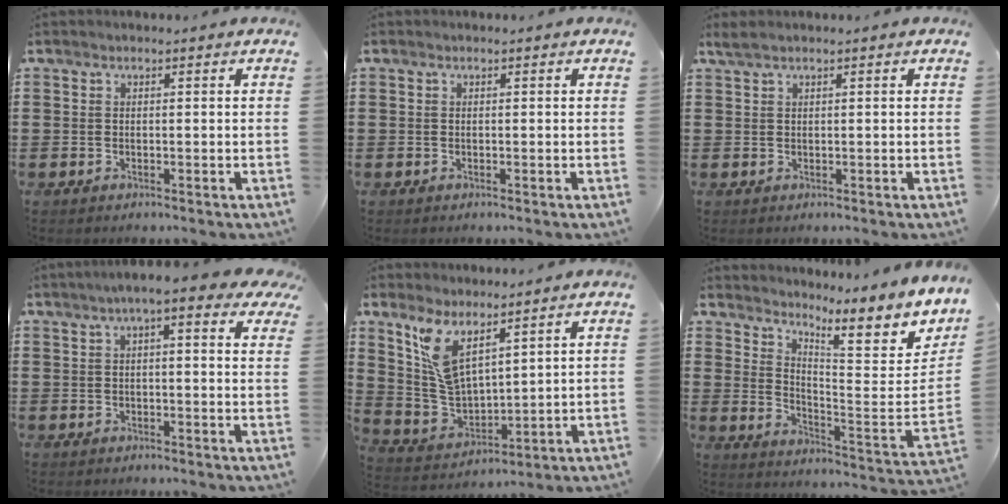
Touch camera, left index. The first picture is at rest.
{"total": 0.0}
{"total": 1.0, "force": [0.6, 0.1, 0.8], "torque": [-0.017, -0.001, 0.013]}
{"total": 5.3, "force": [3.4, 0.5, 4.1], "torque": [-0.080, 0.001, 0.055]}
{"total": 8.6, "force": [5.6, 3.2, 5.8], "torque": [-0.149, -0.024, 0.100]}
{"total": 6.0, "force": [4.7, 0.7, 3.6], "torque": [-0.055, -0.067, 0.065]}